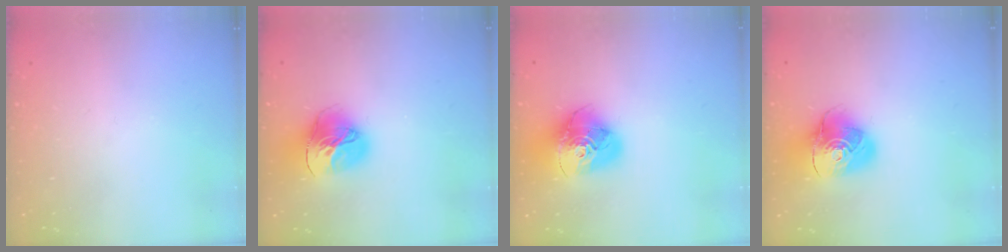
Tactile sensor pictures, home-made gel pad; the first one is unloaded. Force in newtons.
{"total": 16.9, "press": 16.8, "slide": 1.7}
{"total": 18.4, "press": 18.3, "slide": 2.1}
{"total": 13.7, "press": 13.6, "slide": 1.6}